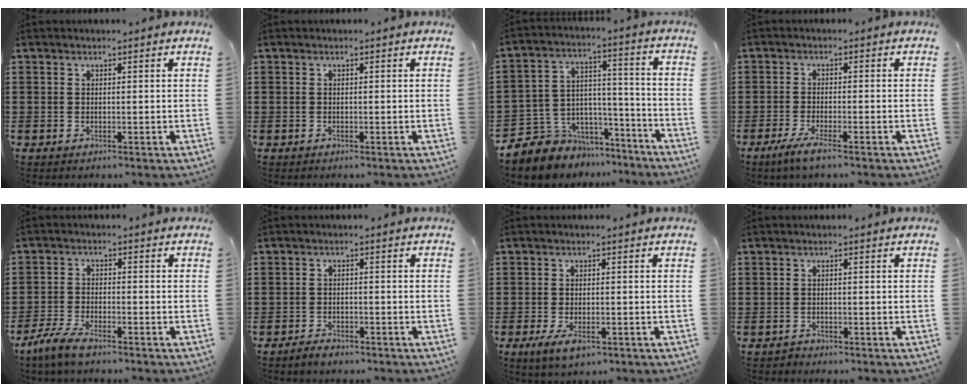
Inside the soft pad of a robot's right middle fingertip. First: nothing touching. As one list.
[{"total": 0.0}, {"total": 6.8, "force": [-5.5, 4.0, -0.6], "torque": [-0.016, 0.003, -0.107]}, {"total": 3.1, "force": [-2.3, -0.1, 2.1], "torque": [-0.049, -0.011, -0.044]}, {"total": 4.6, "force": [-3.8, 0.9, 2.5], "torque": [-0.068, -0.007, -0.078]}, {"total": 1.8, "force": [-1.8, 0.5, 0.3], "torque": [-0.011, 0.001, -0.035]}, {"total": 3.2, "force": [-1.8, 1.3, 2.3], "torque": [-0.060, -0.005, -0.038]}, {"total": 0.9, "force": [-0.9, 0.2, -0.1], "torque": [-0.001, 0.002, -0.020]}]